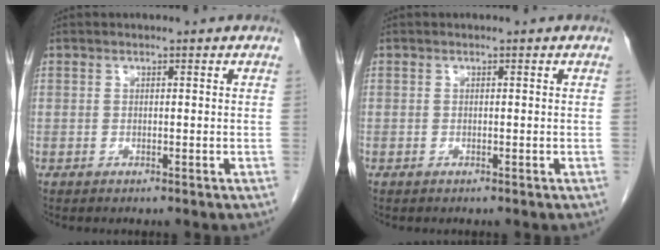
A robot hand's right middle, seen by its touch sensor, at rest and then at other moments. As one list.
[{"total": 0.0}]